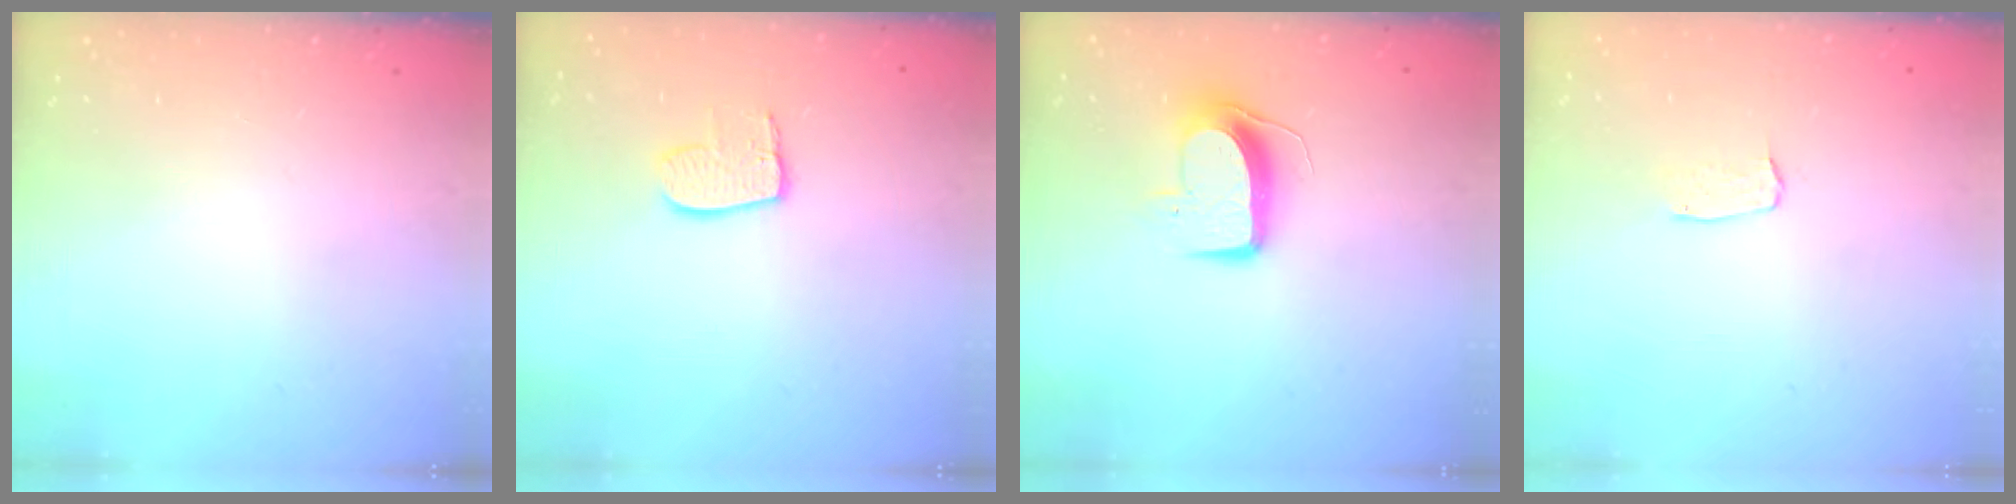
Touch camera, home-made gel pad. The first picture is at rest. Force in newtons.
{"total": 8.3, "press": 8.3, "slide": 0.7}
{"total": 9.7, "press": 9.7, "slide": 0.3}
{"total": 3.0, "press": 3.0, "slide": 0.2}